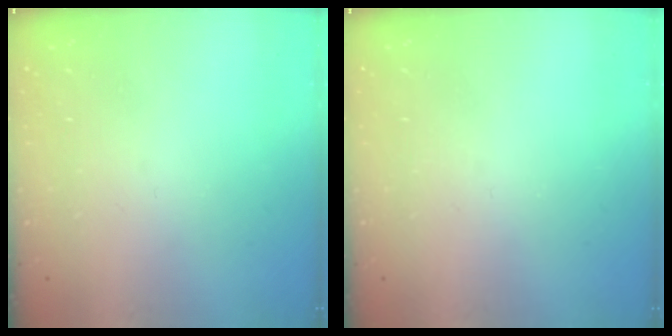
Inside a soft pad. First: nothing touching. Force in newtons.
{"total": 0.0}